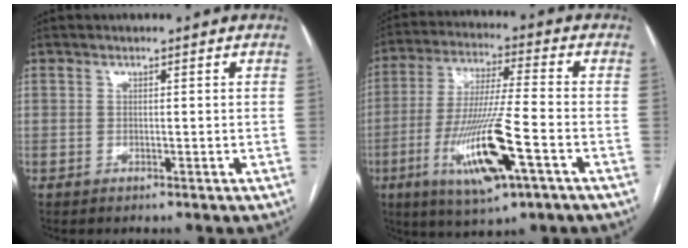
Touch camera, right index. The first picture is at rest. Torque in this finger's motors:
{"motor_torque": [2.14, 0.00, 0.51, 0.21]}